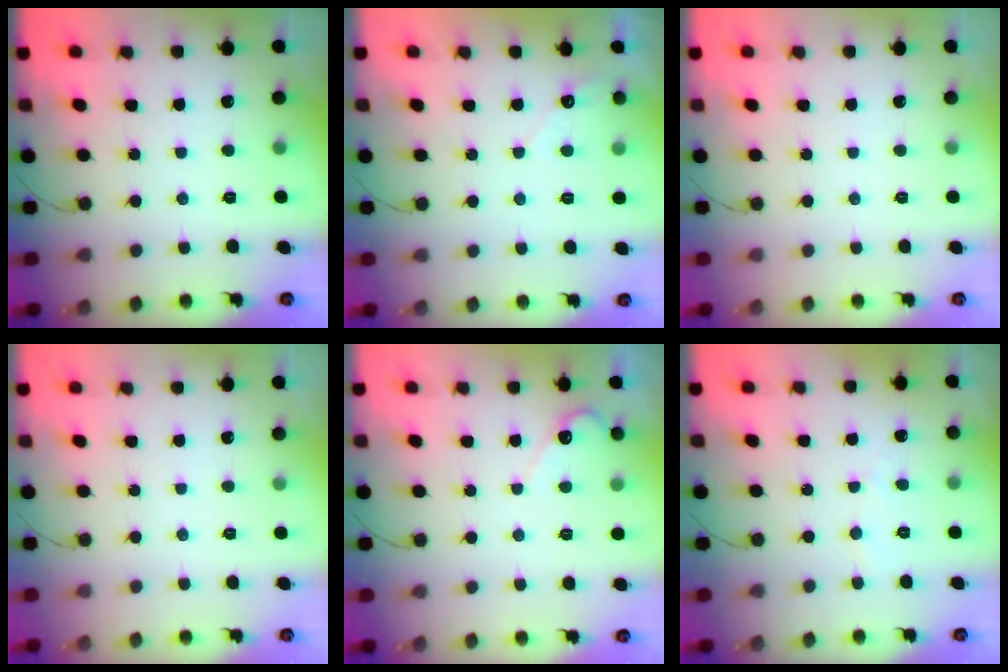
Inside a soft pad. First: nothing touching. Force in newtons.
{"total": 3.0, "press": 3.0, "slide": 0.1}
{"total": 0.0}
{"total": 0.0}
{"total": 3.0, "press": 3.0, "slide": 0.2}
{"total": 2.5, "press": 2.5, "slide": 0.2}